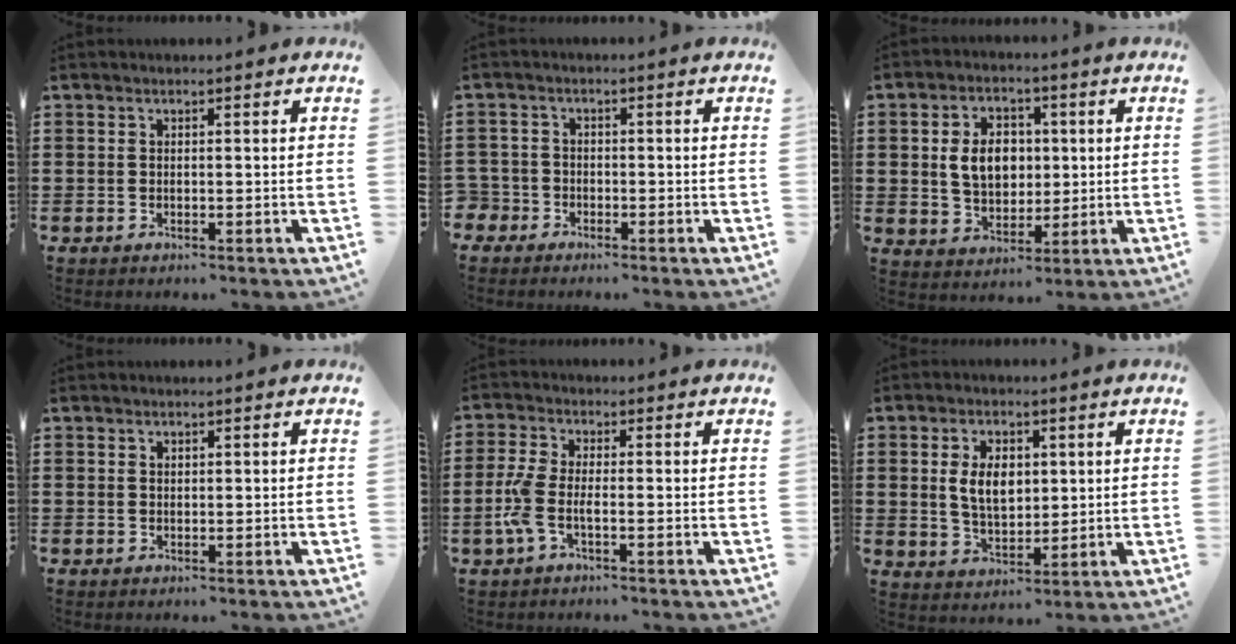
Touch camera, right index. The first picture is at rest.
{"total": 2.3, "force": [-1.6, 1.6, 0.0], "torque": [-0.016, -0.001, -0.039]}
{"total": 7.1, "force": [0.8, 5.2, 4.9], "torque": [-0.106, 0.006, 0.004]}
{"total": 0.6, "force": [0.4, 0.4, 0.1], "torque": [-0.003, 0.003, 0.007]}
{"total": 4.4, "force": [-1.5, 1.5, 3.9], "torque": [-0.096, -0.005, -0.034]}
{"total": 6.2, "force": [1.0, 3.8, 4.8], "torque": [-0.094, 0.005, 0.009]}